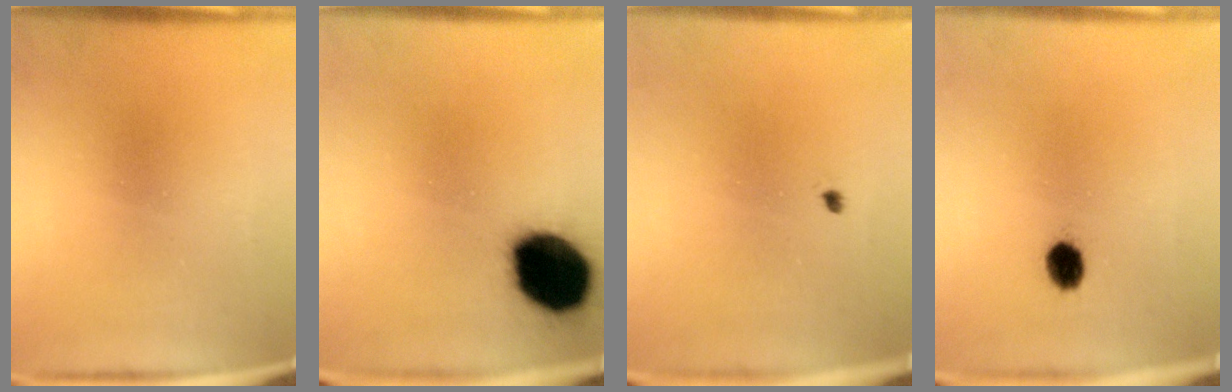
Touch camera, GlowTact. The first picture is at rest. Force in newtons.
{"total": 18.8}
{"total": 0.6}
{"total": 3.5}